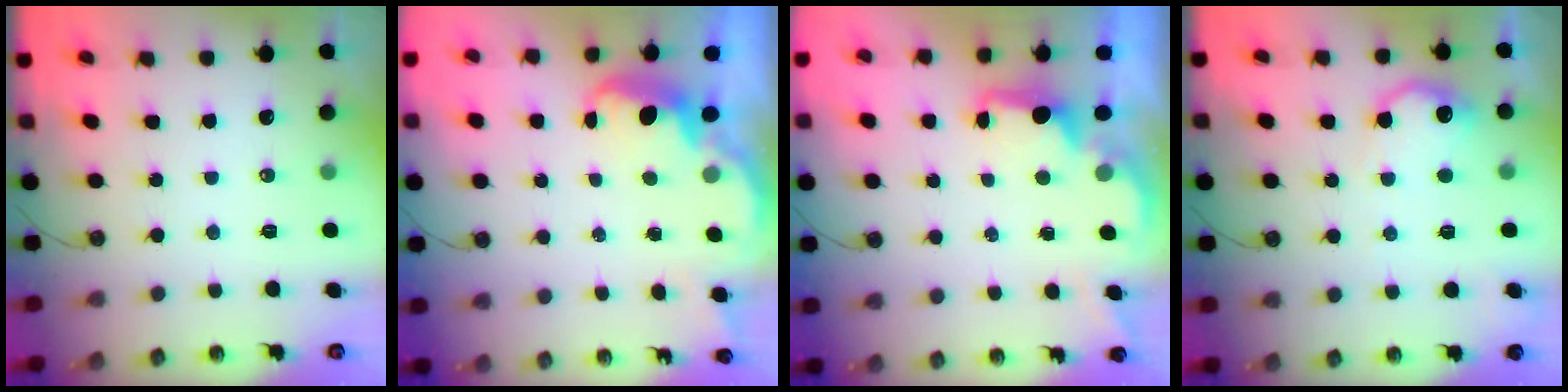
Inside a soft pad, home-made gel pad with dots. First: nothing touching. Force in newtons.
{"total": 2.7, "press": 2.7, "slide": 0.7}
{"total": 1.9, "press": 1.7, "slide": 0.8}
{"total": 11.1, "press": 11.1, "slide": 0.8}